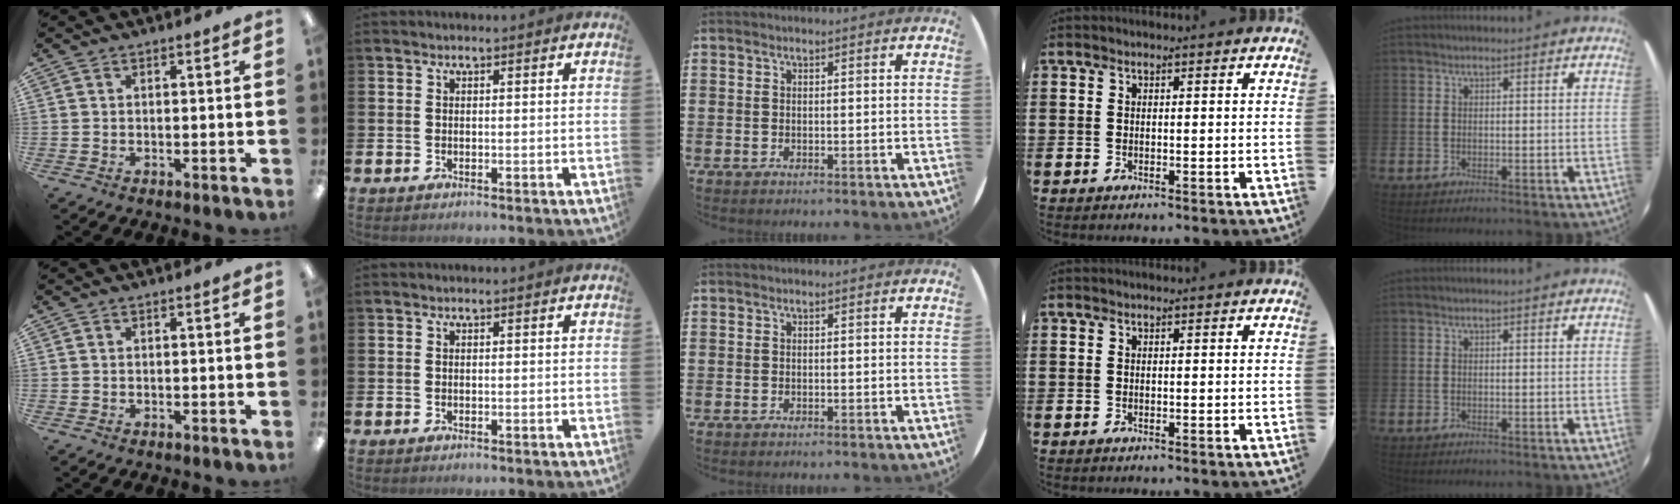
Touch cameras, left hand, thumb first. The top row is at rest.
{}